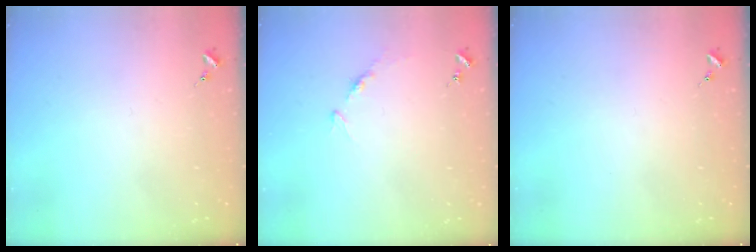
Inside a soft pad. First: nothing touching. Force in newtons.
{"total": 4.9, "press": 4.8, "slide": 0.6}
{"total": 0.0}